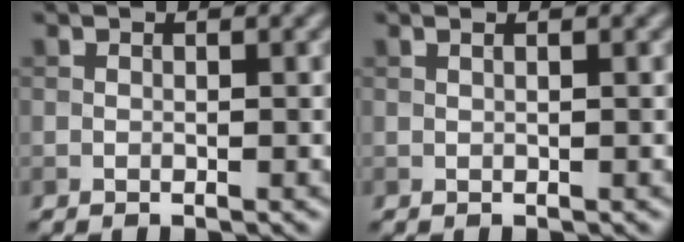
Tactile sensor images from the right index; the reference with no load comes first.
{"total": 0.9, "force": [0.5, 0.3, 0.7], "torque": [-0.006, -0.003, 0.001]}